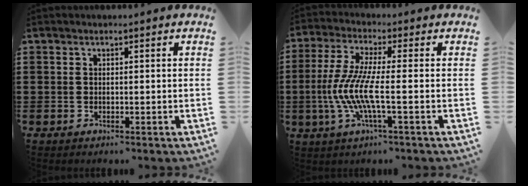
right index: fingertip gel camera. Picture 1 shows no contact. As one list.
[{"total": 8.6, "force": [-2.0, 1.1, 8.3], "torque": [-0.200, -0.025, -0.052]}]